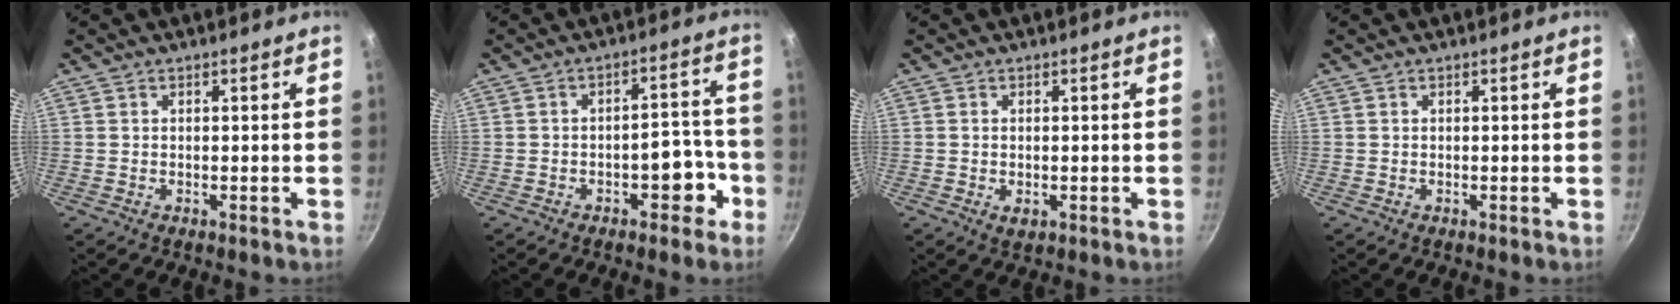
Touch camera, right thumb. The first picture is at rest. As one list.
[{"total": 7.0, "force": [-3.2, 3.8, 4.9], "torque": [-0.024, 0.048, -0.034]}, {"total": 2.0, "force": [-0.4, 1.2, 1.5], "torque": [-0.025, -0.005, -0.004]}, {"total": 0.0}]